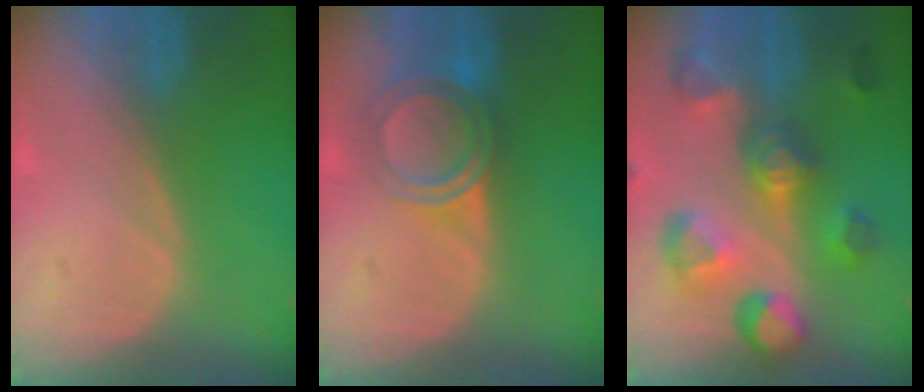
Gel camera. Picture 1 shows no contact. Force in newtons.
{"total": 6.0, "press": 5.3, "slide": 2.8}
{"total": 11.1, "press": 9.9, "slide": 5.0}